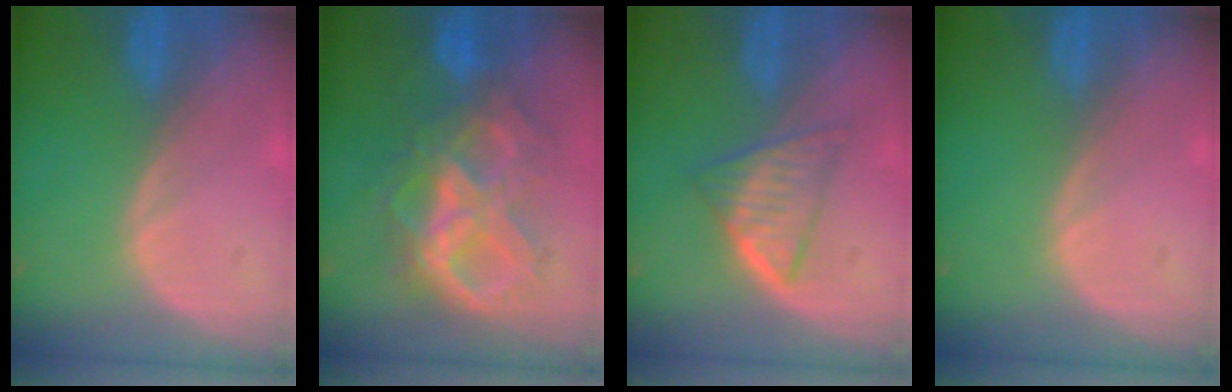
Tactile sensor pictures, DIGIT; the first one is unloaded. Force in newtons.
{"total": 10.7, "press": 10.6, "slide": 1.1}
{"total": 5.5, "press": 5.3, "slide": 1.5}
{"total": 0.0}